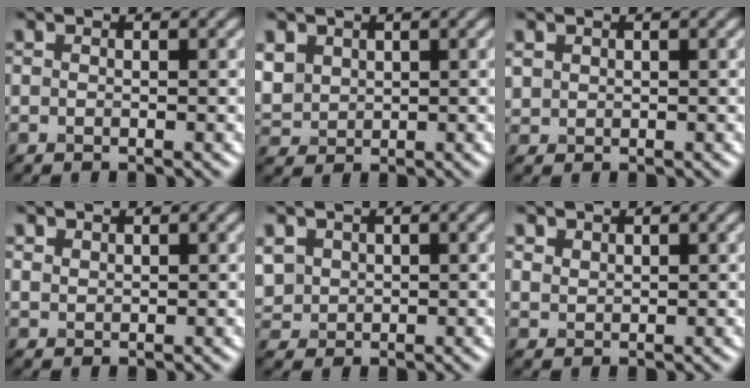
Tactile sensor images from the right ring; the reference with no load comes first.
{"total": 1.9, "force": [1.2, 1.5, -0.1], "torque": [-0.022, 0.004, 0.042]}
{"total": 0.9, "force": [0.5, 0.1, -0.8], "torque": [0.008, 0.009, 0.025]}
{"total": 1.1, "force": [0.7, -0.3, -0.8], "torque": [0.009, 0.006, 0.026]}
{"total": 1.4, "force": [0.6, 1.1, -0.6], "torque": [-0.005, 0.005, 0.032]}
{"total": 1.3, "force": [1.0, -0.1, -0.8], "torque": [0.009, 0.003, 0.032]}